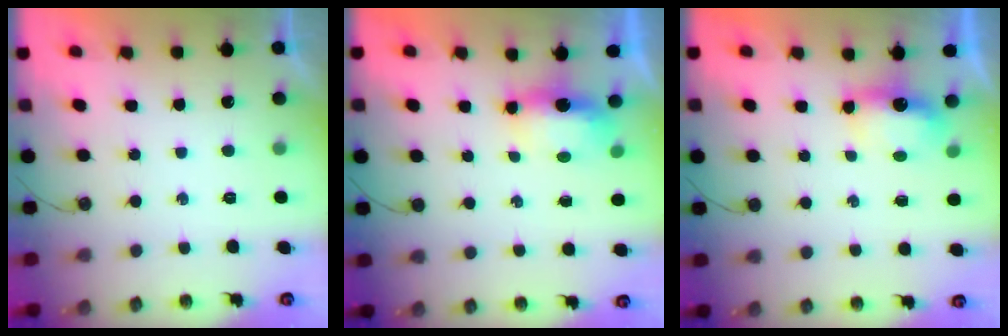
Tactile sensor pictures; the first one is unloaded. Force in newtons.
{"total": 5.8, "press": 5.7, "slide": 1.1}
{"total": 4.9, "press": 4.8, "slide": 0.6}